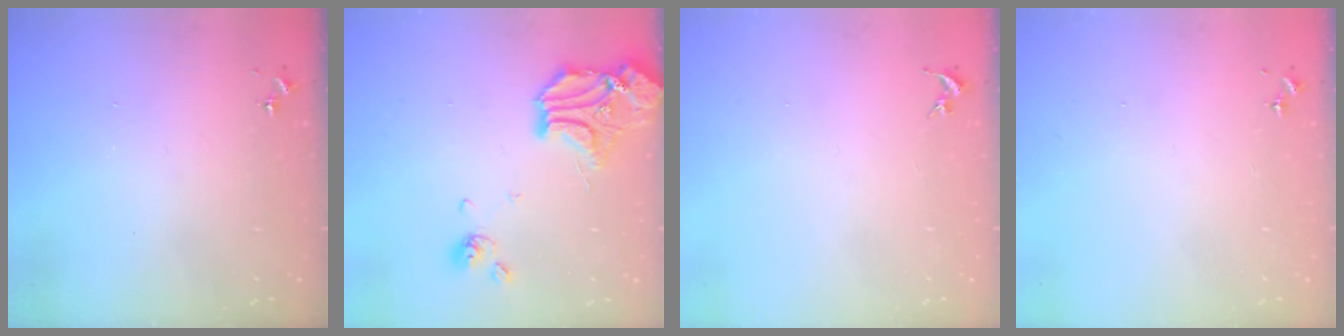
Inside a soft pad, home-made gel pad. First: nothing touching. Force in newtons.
{"total": 16.0, "press": 15.8, "slide": 2.5}
{"total": 0.0}
{"total": 0.0}